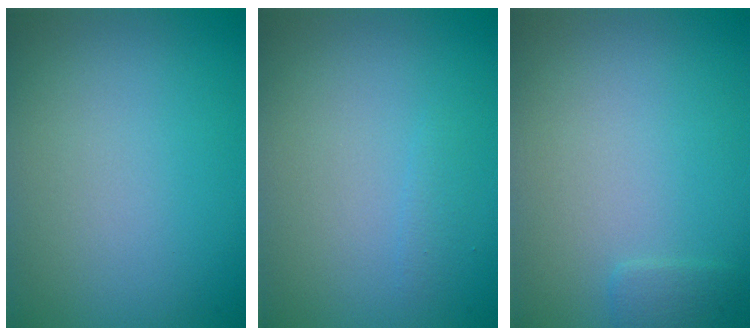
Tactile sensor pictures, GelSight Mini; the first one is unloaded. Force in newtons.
{"total": 0.6, "press": 0.6, "slide": 0.1}
{"total": 0.9, "press": 0.9, "slide": 0.1}